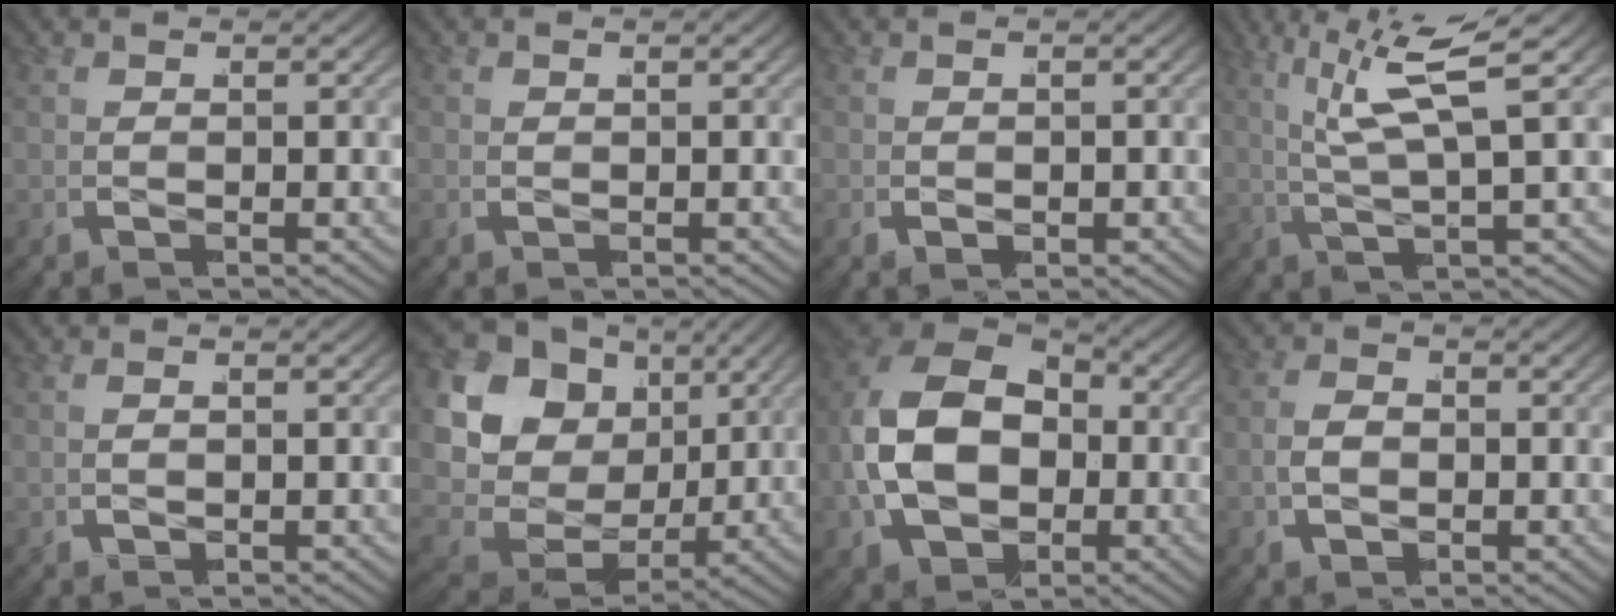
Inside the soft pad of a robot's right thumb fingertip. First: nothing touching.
{"total": 0.0}
{"total": 0.7, "force": [-0.5, 0.3, 0.3], "torque": [-0.004, 0.000, -0.008]}
{"total": 5.1, "force": [1.5, 1.3, 4.7], "torque": [-0.098, 0.008, 0.019]}
{"total": 0.7, "force": [-0.4, 0.3, 0.5], "torque": [-0.005, 0.011, -0.010]}
{"total": 18.7, "force": [1.9, 14.9, 11.2], "torque": [-0.259, -0.006, 0.019]}
{"total": 15.2, "force": [0.6, 10.7, 10.8], "torque": [-0.259, -0.013, 0.020]}
{"total": 2.9, "force": [-0.8, 1.9, 2.0], "torque": [-0.037, 0.003, -0.017]}